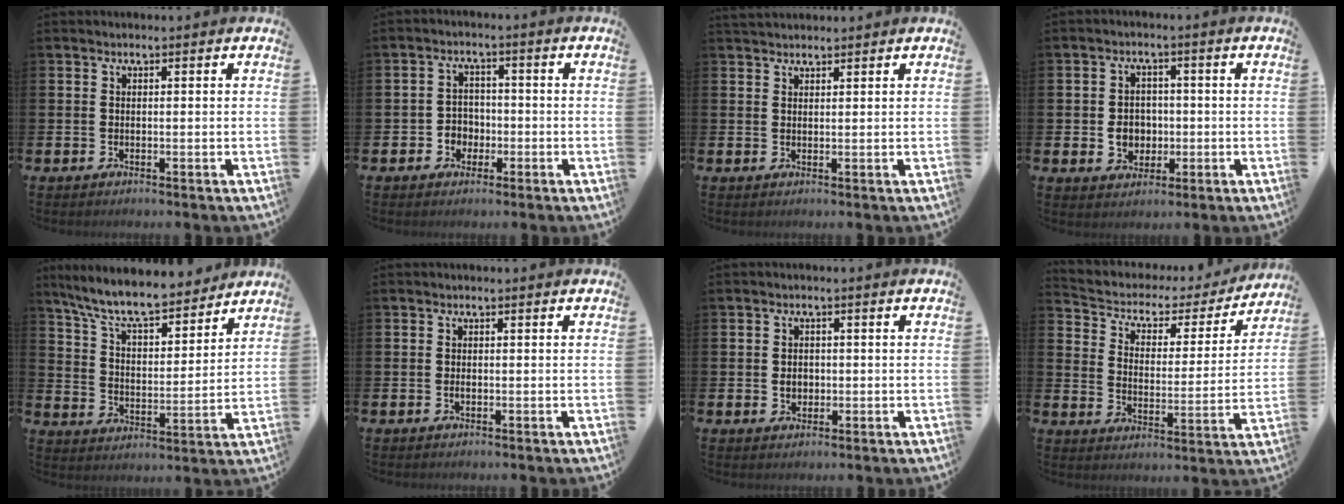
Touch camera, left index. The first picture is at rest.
{"total": 3.0, "force": [-1.2, 2.6, 0.7], "torque": [-0.021, 0.002, -0.031]}
{"total": 1.9, "force": [1.8, 0.6, 0.1], "torque": [0.002, -0.003, 0.032]}
{"total": 4.2, "force": [-0.6, 3.7, 1.8], "torque": [-0.027, 0.003, -0.018]}
{"total": 9.5, "force": [8.7, 2.0, 3.4], "torque": [-0.100, -0.058, 0.150]}
{"total": 0.7, "force": [-0.2, 0.3, 0.5], "torque": [-0.018, 0.003, -0.002]}
{"total": 2.0, "force": [-0.1, 1.7, 1.1], "torque": [-0.014, 0.005, -0.006]}
{"total": 4.2, "force": [3.3, 2.4, 1.2], "torque": [-0.050, -0.026, 0.045]}